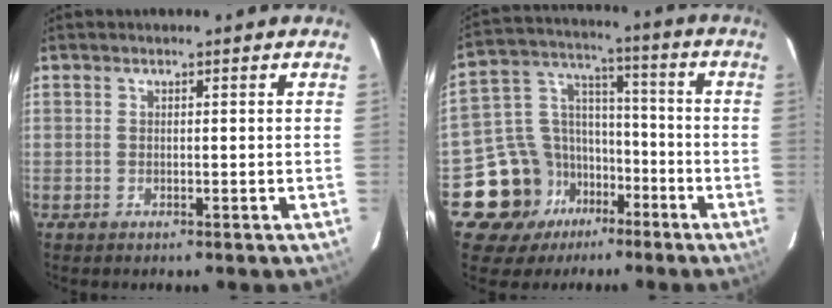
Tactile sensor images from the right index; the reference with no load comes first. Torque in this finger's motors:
{"motor_torque": [0.07, -0.16, -0.31, -0.21]}